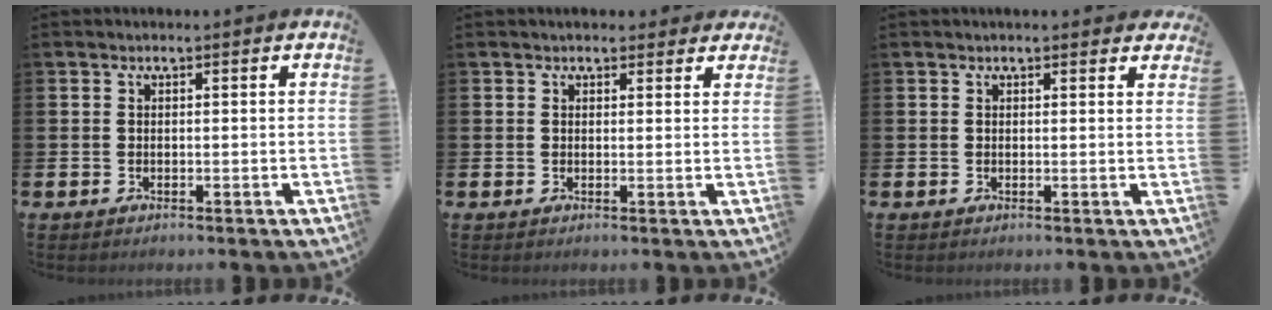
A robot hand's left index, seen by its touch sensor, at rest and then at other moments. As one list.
[{"total": 2.0, "force": [1.7, 1.0, 0.1], "torque": [0.011, -0.003, 0.027]}, {"total": 1.1, "force": [1.1, 0.3, 0.1], "torque": [0.005, 0.000, 0.018]}]